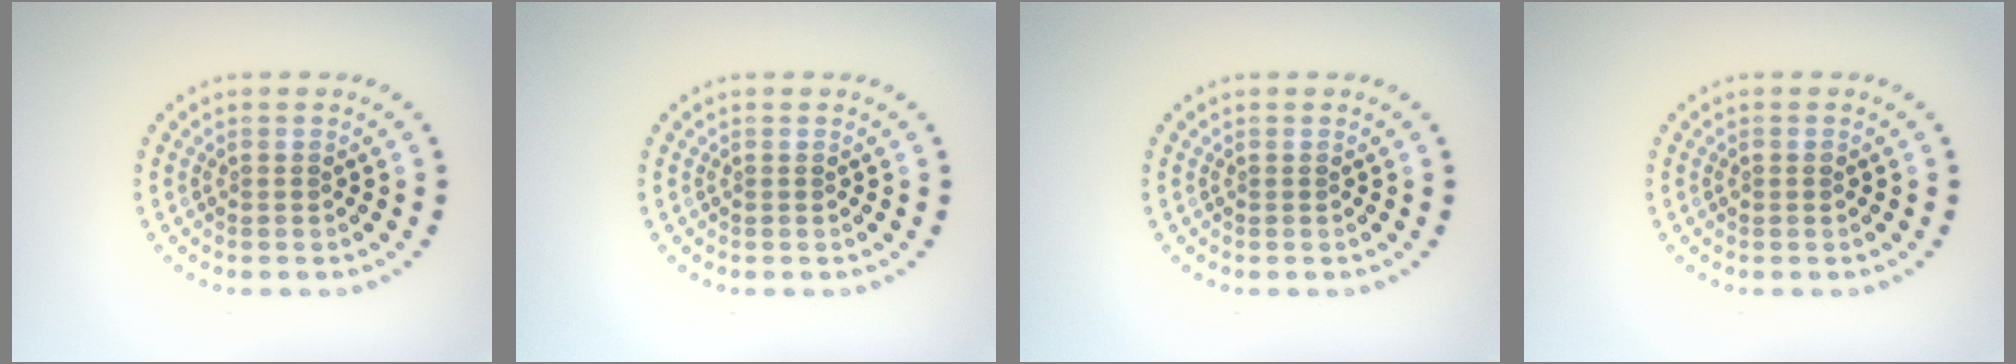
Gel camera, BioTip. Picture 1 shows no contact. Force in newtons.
{"total": 0.0}
{"total": 0.0}
{"total": 0.6, "press": 0.6, "slide": 0.2}